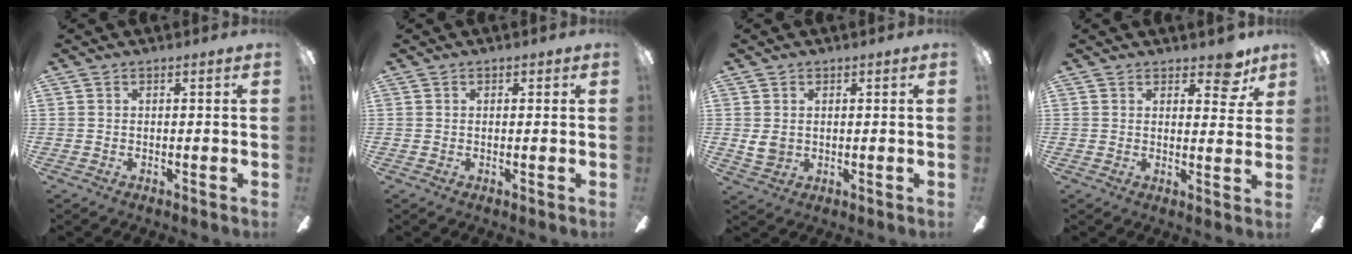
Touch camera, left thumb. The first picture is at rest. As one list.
[{"total": 0.6, "force": [0.2, 0.4, 0.4], "torque": [0.000, 0.000, 0.002]}, {"total": 3.5, "force": [0.9, 2.9, 1.8], "torque": [-0.034, -0.001, 0.014]}, {"total": 7.0, "force": [4.7, 3.3, 3.9], "torque": [-0.039, -0.019, 0.079]}]